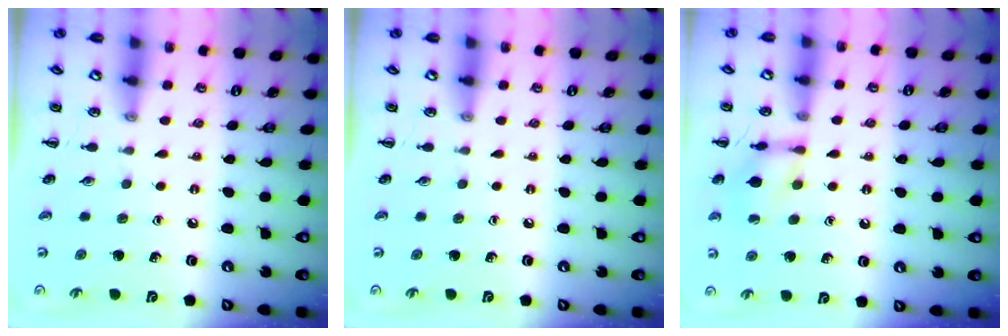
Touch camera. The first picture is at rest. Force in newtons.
{"total": 0.0}
{"total": 11.4, "press": 11.4, "slide": 0.4}